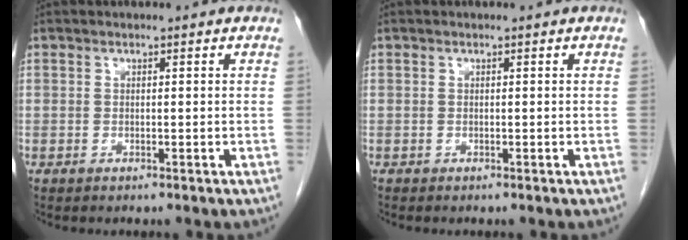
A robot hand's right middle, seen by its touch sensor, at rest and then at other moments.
{"total": 0.0}